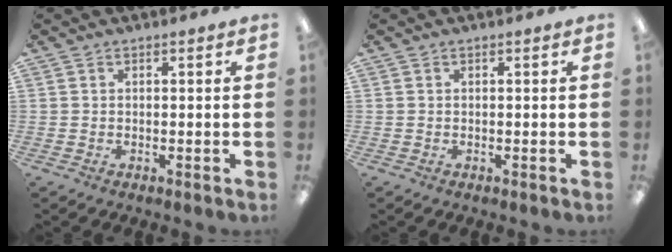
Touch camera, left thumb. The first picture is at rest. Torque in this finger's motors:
{"motor_torque": [0.00, 0.00, 0.03, -0.03, 0.00]}